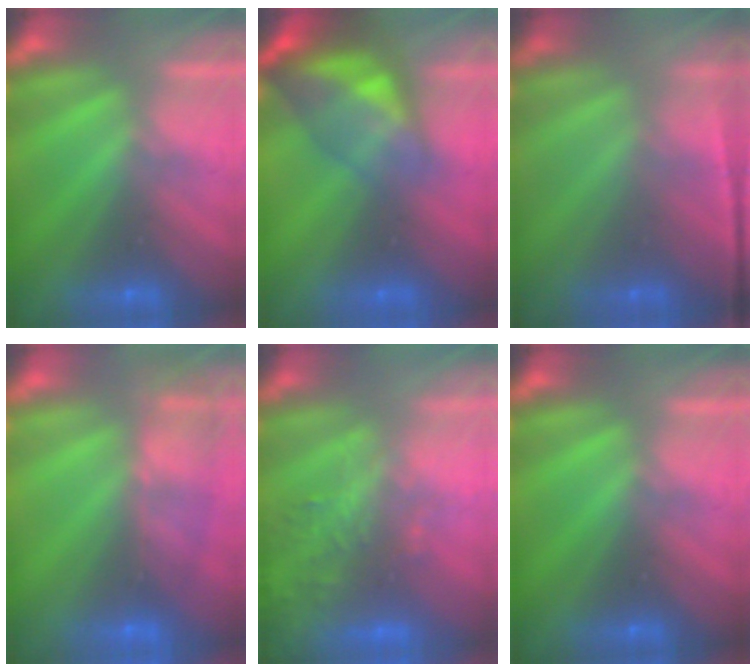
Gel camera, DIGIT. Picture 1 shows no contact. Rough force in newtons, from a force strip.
{"total": 7.7}
{"total": 1.6}
{"total": 8.6}
{"total": 5.8}
{"total": 0.0}